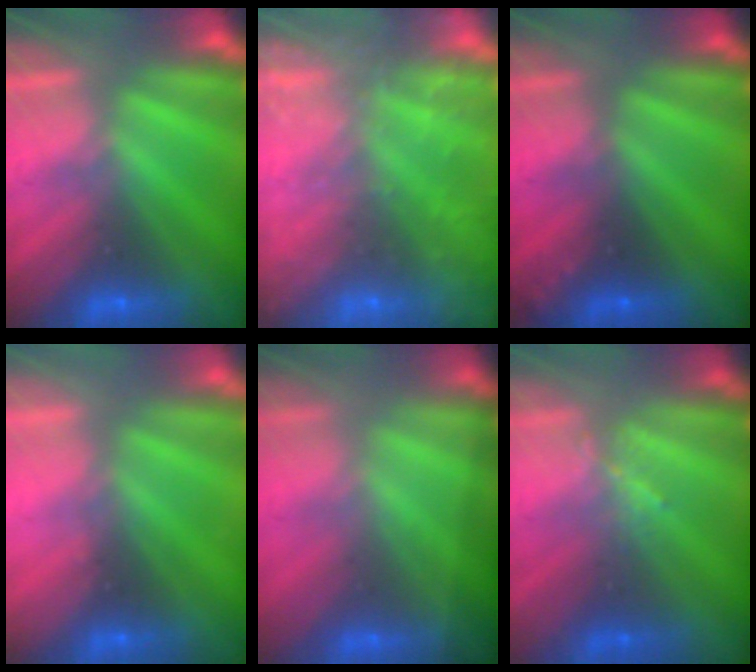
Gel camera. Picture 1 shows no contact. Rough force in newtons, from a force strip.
{"total": 6.9}
{"total": 2.3}
{"total": 2.3}
{"total": 1.4}
{"total": 1.1}